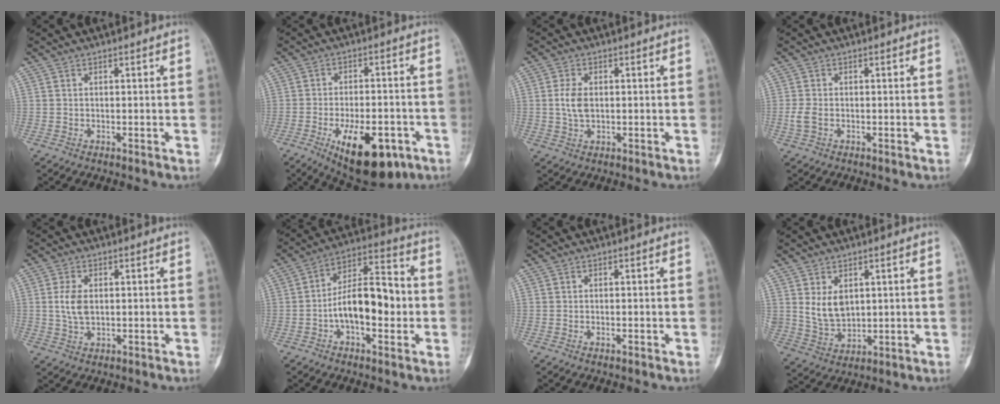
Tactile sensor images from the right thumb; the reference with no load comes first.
{"total": 16.5, "force": [-7.5, 7.6, 12.6], "torque": [-0.177, 0.018, -0.097]}
{"total": 4.3, "force": [0.2, 2.7, 3.3], "torque": [-0.068, 0.002, 0.005]}
{"total": 2.4, "force": [-0.6, 1.5, 1.8], "torque": [-0.050, 0.002, -0.015]}
{"total": 4.8, "force": [0.4, 2.9, 3.7], "torque": [-0.076, 0.000, 0.011]}
{"total": 14.3, "force": [-2.1, 7.2, 12.2], "torque": [-0.187, 0.042, -0.040]}
{"total": 0.7, "force": [-0.3, 0.3, 0.5], "torque": [-0.012, 0.003, -0.005]}
{"total": 7.0, "force": [2.1, 4.8, 4.6], "torque": [-0.070, -0.017, 0.057]}